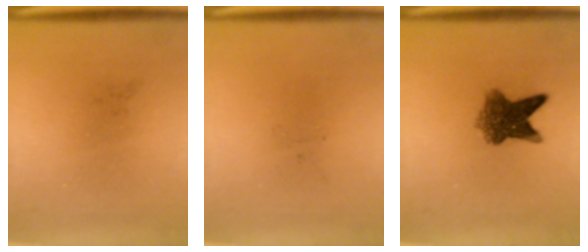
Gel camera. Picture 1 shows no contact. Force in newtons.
{"total": 0.0}
{"total": 6.4}